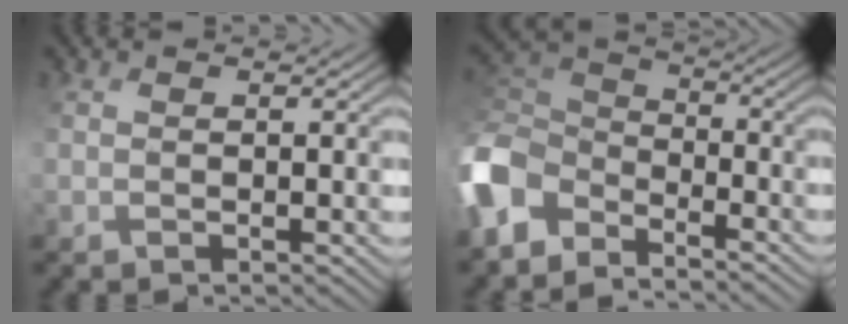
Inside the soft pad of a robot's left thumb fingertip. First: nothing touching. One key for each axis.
{"total": 9.3, "fx": -5.8, "fy": 5.6, "fz": 4.5, "tx": -0.127, "ty": -0.008, "tz": -0.141}